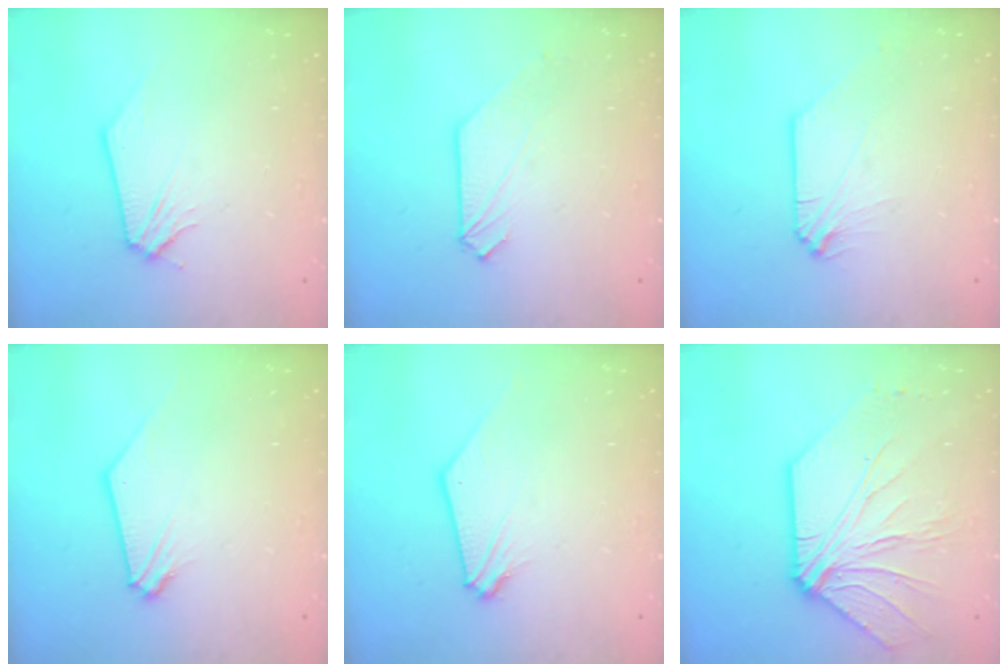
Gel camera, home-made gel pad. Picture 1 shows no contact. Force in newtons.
{"total": 0.7, "press": 0.7, "slide": 0.1}
{"total": 0.0}
{"total": 0.7, "press": 0.7, "slide": 0.1}
{"total": 0.7, "press": 0.7, "slide": 0.2}
{"total": 10.6, "press": 10.6, "slide": 0.9}